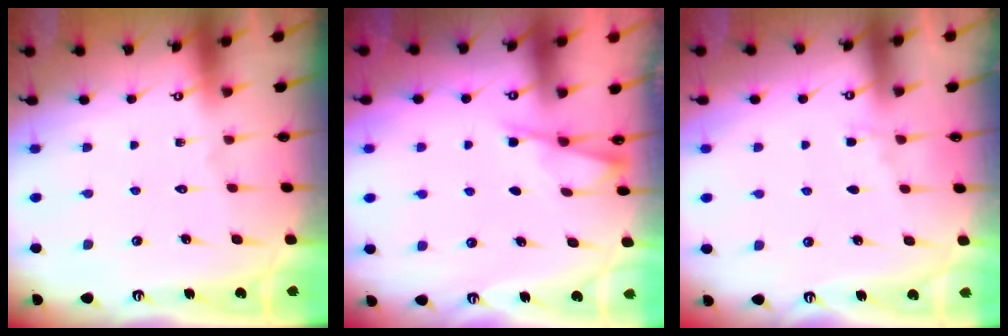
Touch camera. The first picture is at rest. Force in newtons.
{"total": 2.6, "press": 2.6, "slide": 0.4}
{"total": 3.3, "press": 3.3, "slide": 0.5}